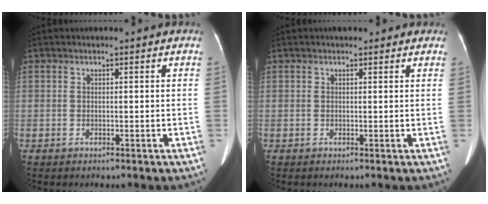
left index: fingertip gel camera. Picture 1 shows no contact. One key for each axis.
{"total": 3.1, "fx": 2.4, "fy": 1.3, "fz": 1.4, "tx": -0.008, "ty": 0.021, "tz": 0.025}